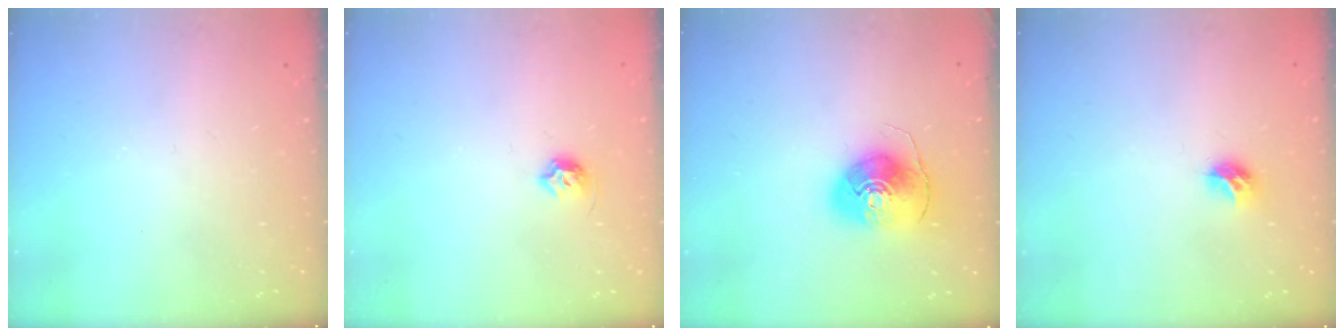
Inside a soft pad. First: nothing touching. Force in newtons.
{"total": 6.1, "press": 6.0, "slide": 1.1}
{"total": 10.0, "press": 9.9, "slide": 1.4}
{"total": 7.5, "press": 7.4, "slide": 0.7}